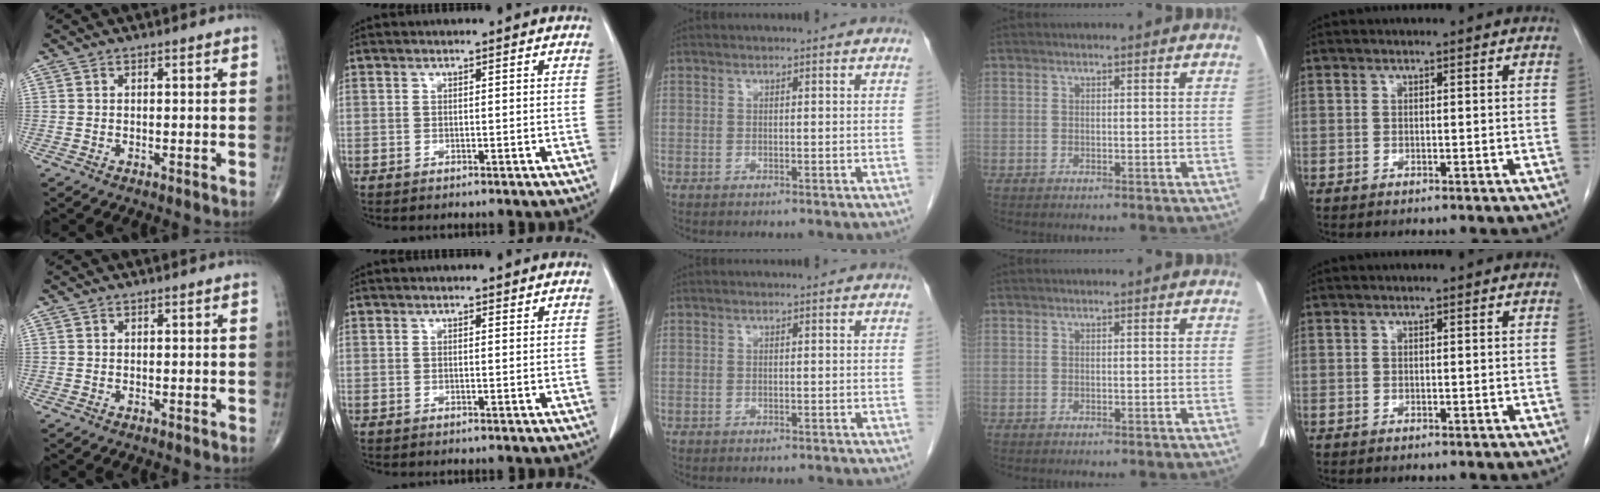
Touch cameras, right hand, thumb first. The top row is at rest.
{"index": {"total": 0.5, "force": [0.4, 0.3, 0.2], "torque": [-0.006, 0.002, 0.005]}, "middle": {"total": 0.9, "force": [-0.9, 0.2, 0.1], "torque": [-0.005, -0.002, -0.014]}}